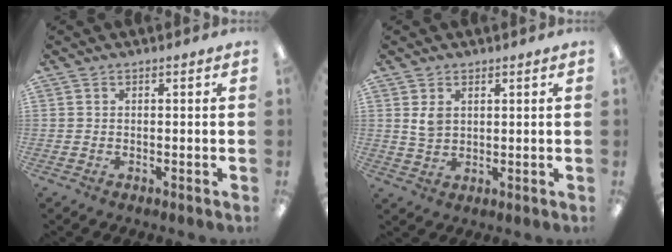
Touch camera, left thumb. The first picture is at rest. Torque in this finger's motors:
{"motor_torque": [0.35, 1.21, 0.65, -0.66, 0.06]}